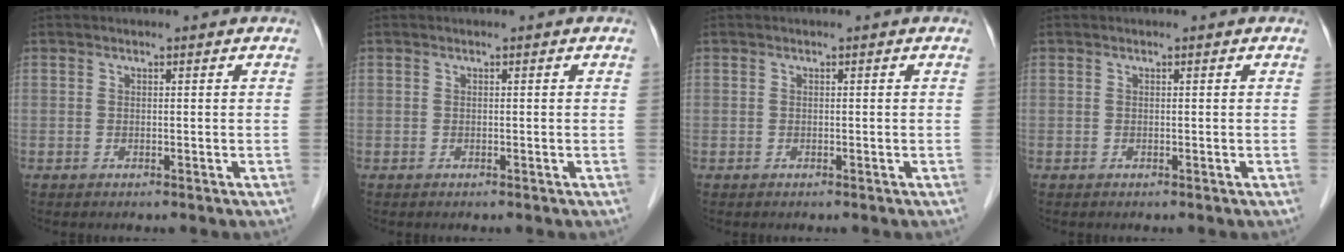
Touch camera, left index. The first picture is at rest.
{"total": 0.0}
{"total": 0.0}
{"total": 0.0}